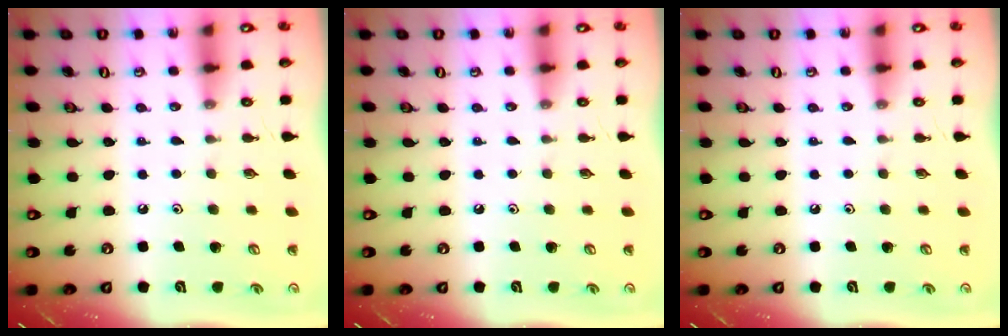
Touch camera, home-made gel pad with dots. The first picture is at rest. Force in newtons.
{"total": 0.0}
{"total": 0.0}